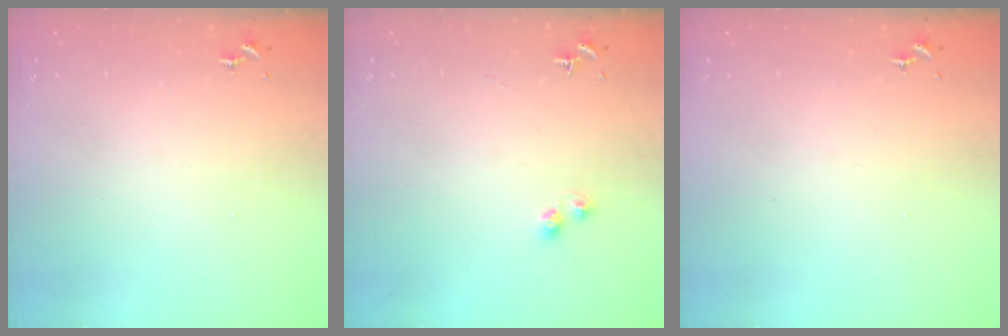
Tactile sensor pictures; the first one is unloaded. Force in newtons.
{"total": 2.9, "press": 2.9, "slide": 0.5}
{"total": 0.0}